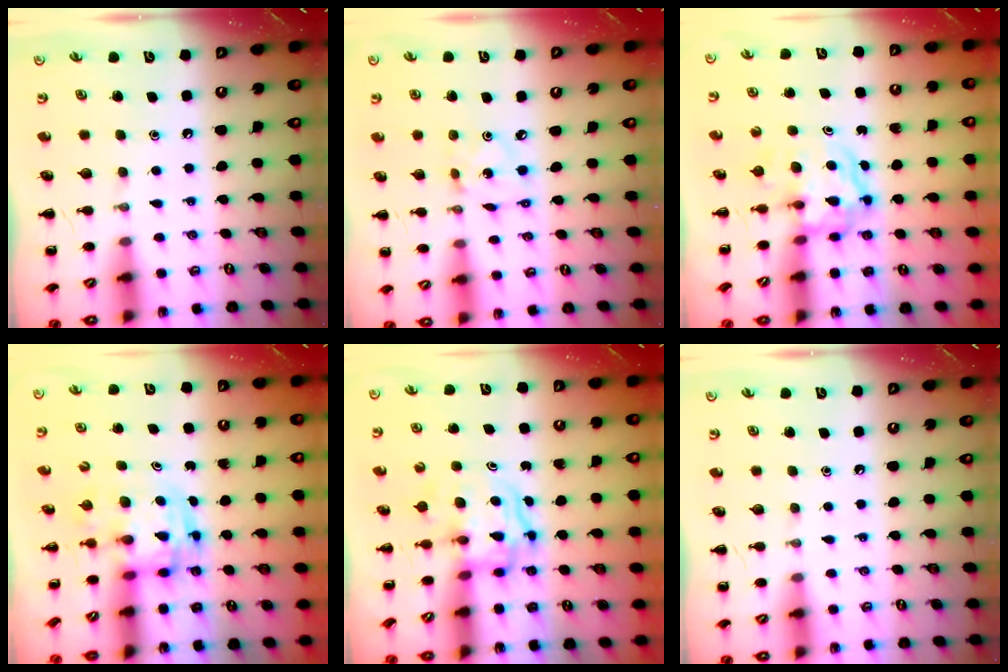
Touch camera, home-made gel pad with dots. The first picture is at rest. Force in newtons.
{"total": 2.2, "press": 2.2, "slide": 0.4}
{"total": 3.9, "press": 3.9, "slide": 0.5}
{"total": 3.0, "press": 3.0, "slide": 0.5}
{"total": 3.4, "press": 3.4, "slide": 0.3}
{"total": 0.0}